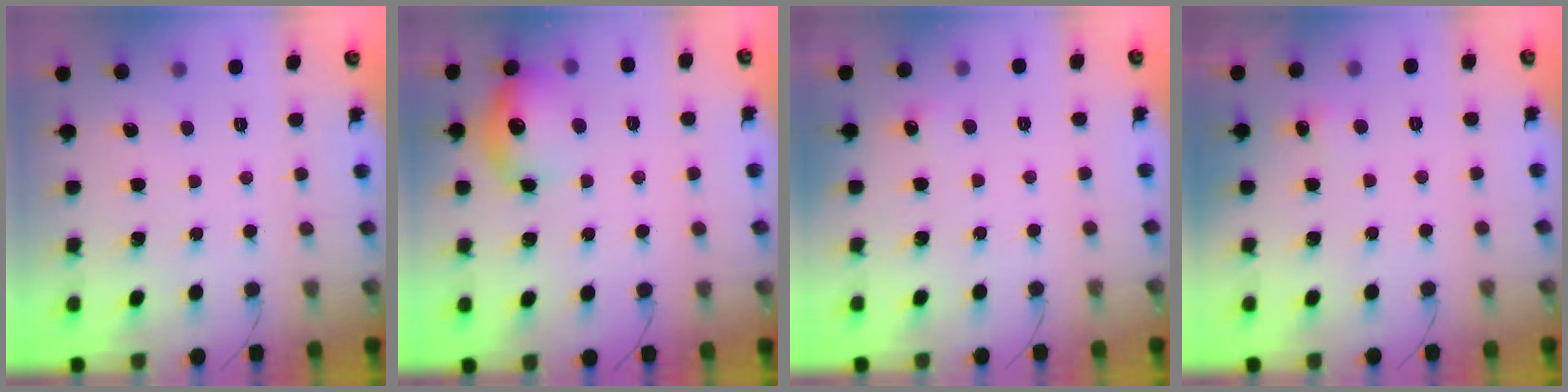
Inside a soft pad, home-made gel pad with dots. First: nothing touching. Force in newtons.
{"total": 14.8, "press": 14.8, "slide": 1.0}
{"total": 3.8, "press": 3.6, "slide": 1.1}
{"total": 3.9, "press": 3.7, "slide": 1.3}